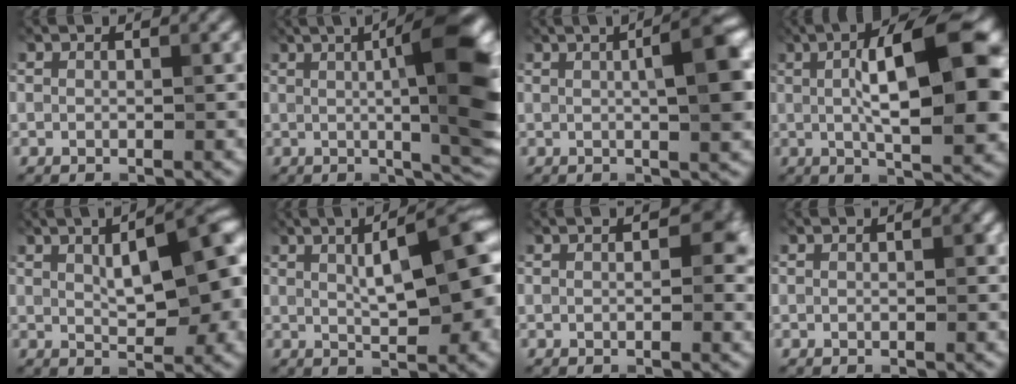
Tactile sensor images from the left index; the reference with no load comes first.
{"total": 11.7, "force": [1.3, 2.3, 11.4], "torque": [-0.145, 0.006, 0.026]}
{"total": 6.0, "force": [0.9, 0.9, 5.8], "torque": [-0.088, 0.013, 0.013]}
{"total": 11.9, "force": [1.6, 3.0, 11.4], "torque": [-0.168, 0.015, 0.023]}
{"total": 8.3, "force": [1.0, 3.1, 7.7], "torque": [-0.111, 0.016, 0.020]}
{"total": 8.6, "force": [1.3, 2.4, 8.2], "torque": [-0.115, 0.019, 0.021]}
{"total": 4.6, "force": [1.0, 2.5, 3.8], "torque": [-0.047, 0.005, 0.010]}
{"total": 0.6, "force": [0.1, 0.4, 0.5], "torque": [-0.011, 0.002, -0.001]}